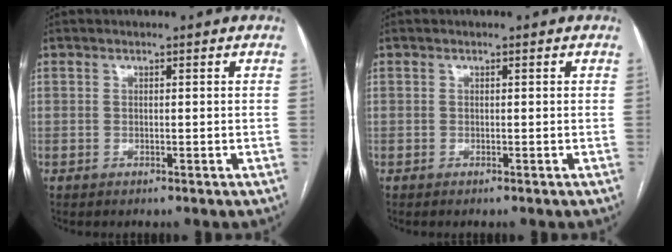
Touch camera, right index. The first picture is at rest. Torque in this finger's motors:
{"motor_torque": [0.06, -0.15, 0.12, 0.01]}